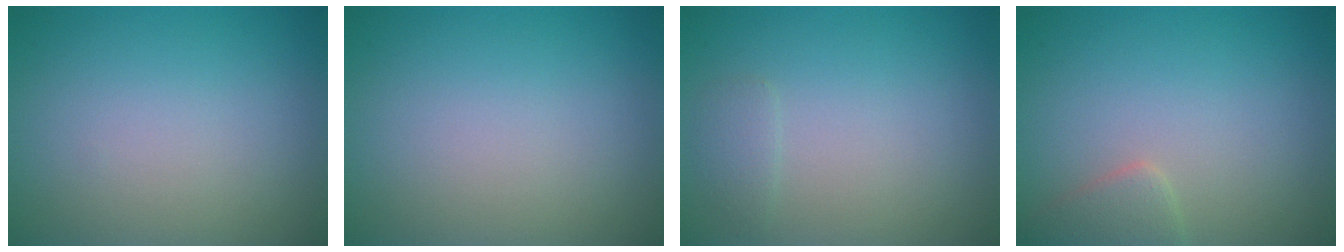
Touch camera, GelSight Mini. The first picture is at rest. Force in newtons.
{"total": 0.0}
{"total": 1.0, "press": 1.0, "slide": 0.1}
{"total": 1.8, "press": 1.8, "slide": 0.1}